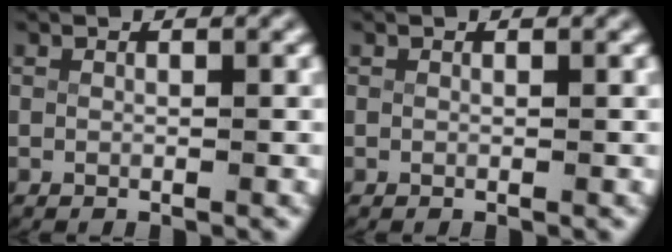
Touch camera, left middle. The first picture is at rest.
{"total": 0.0}